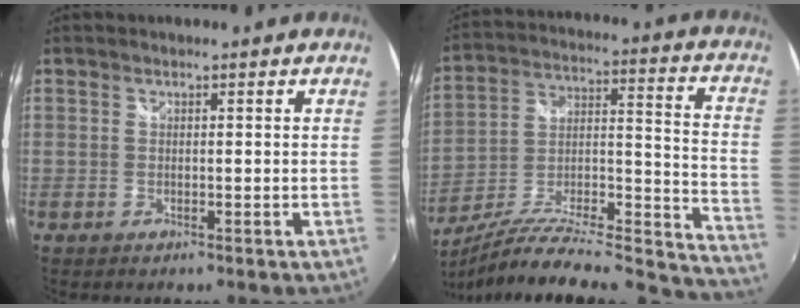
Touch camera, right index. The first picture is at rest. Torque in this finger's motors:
{"motor_torque": [-1.06, -0.98, 0.00, -0.01]}